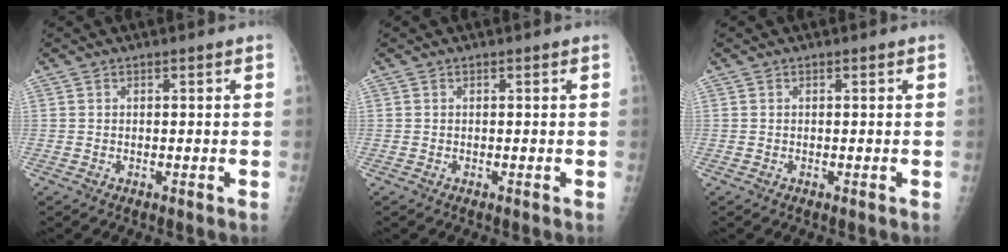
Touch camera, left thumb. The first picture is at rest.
{"total": 0.0}
{"total": 0.0}